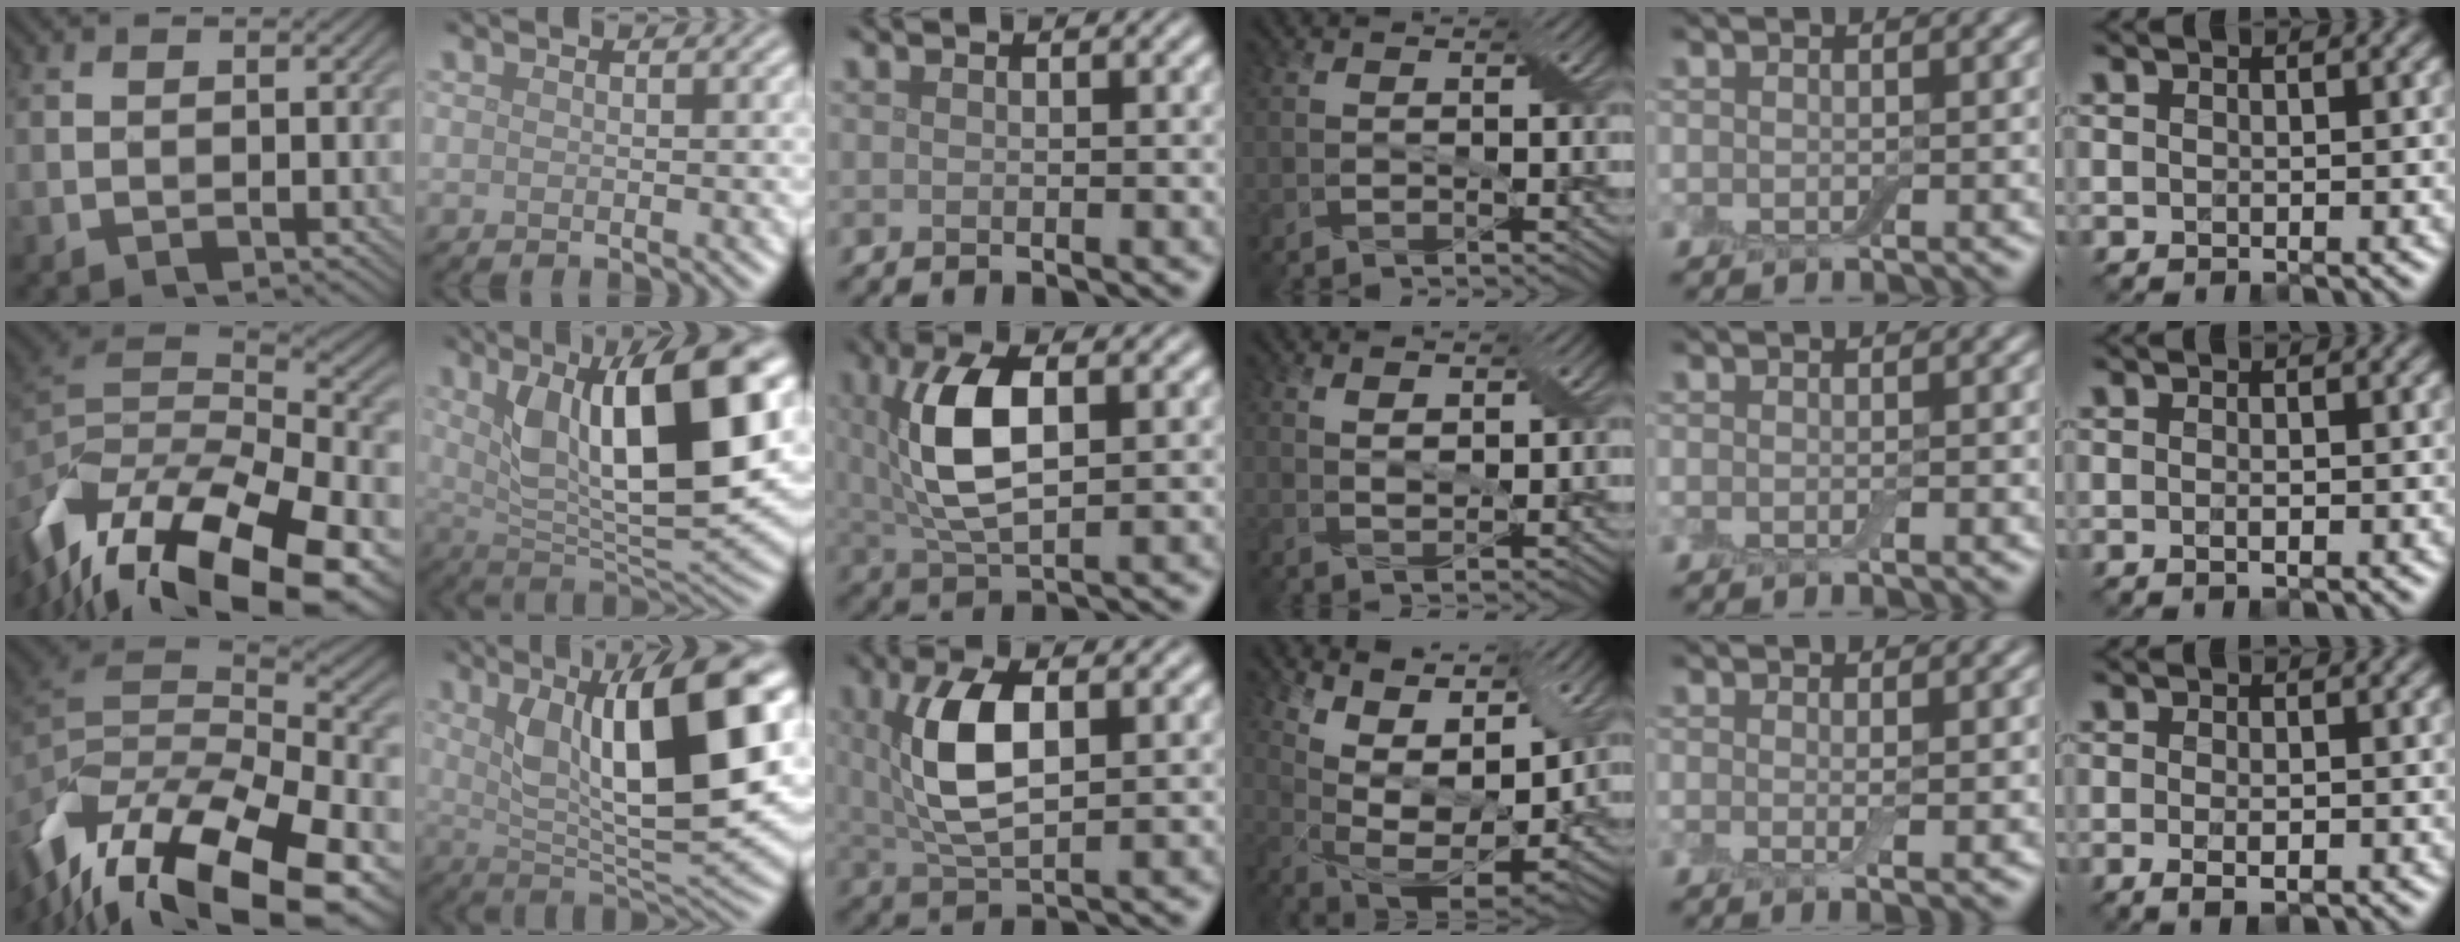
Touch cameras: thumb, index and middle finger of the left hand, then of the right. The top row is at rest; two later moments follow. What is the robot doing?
{"motion": "wrap", "object": "bandage"}